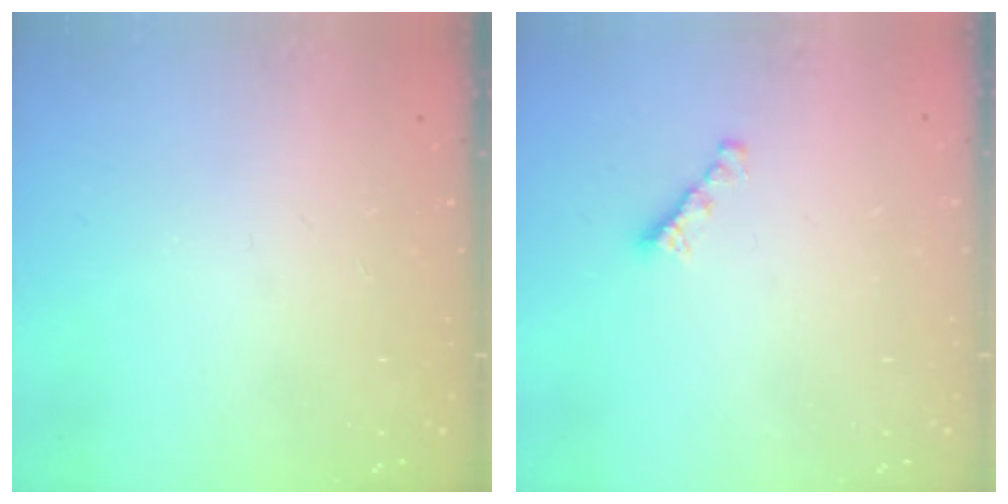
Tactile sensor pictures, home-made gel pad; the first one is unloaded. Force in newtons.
{"total": 2.7, "press": 2.6, "slide": 0.7}